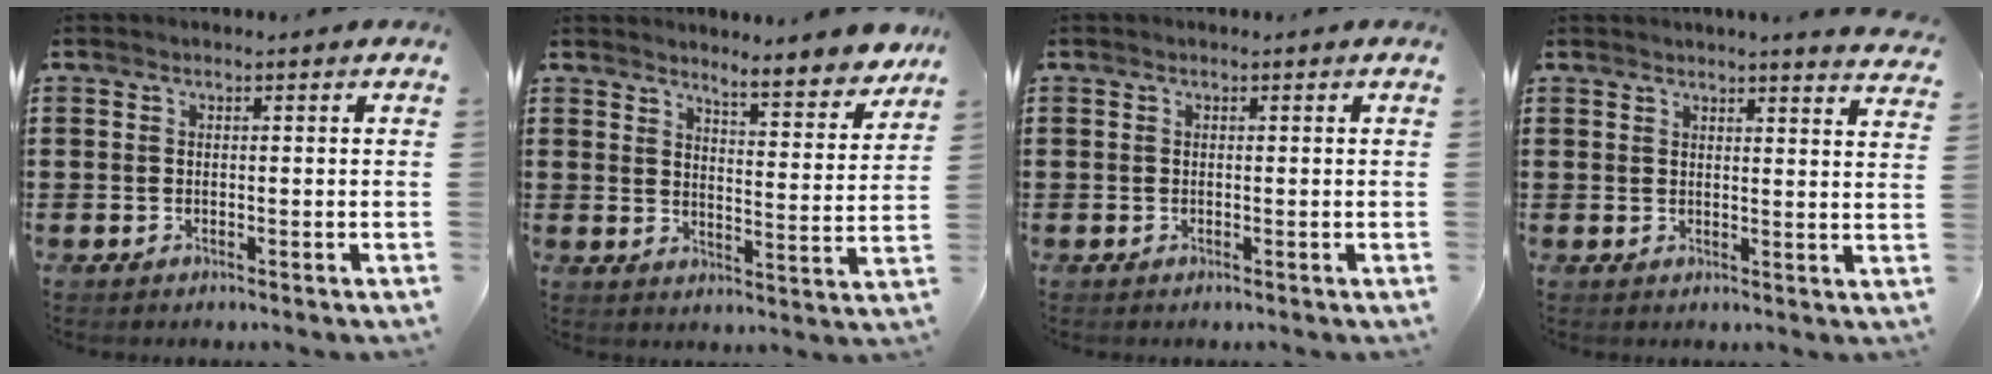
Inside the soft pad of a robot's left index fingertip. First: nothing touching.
{"total": 5.9, "force": [5.5, -0.2, 1.9], "torque": [-0.044, -0.041, 0.091]}
{"total": 0.0}
{"total": 3.0, "force": [2.9, -0.8, 0.4], "torque": [-0.016, -0.012, 0.053]}